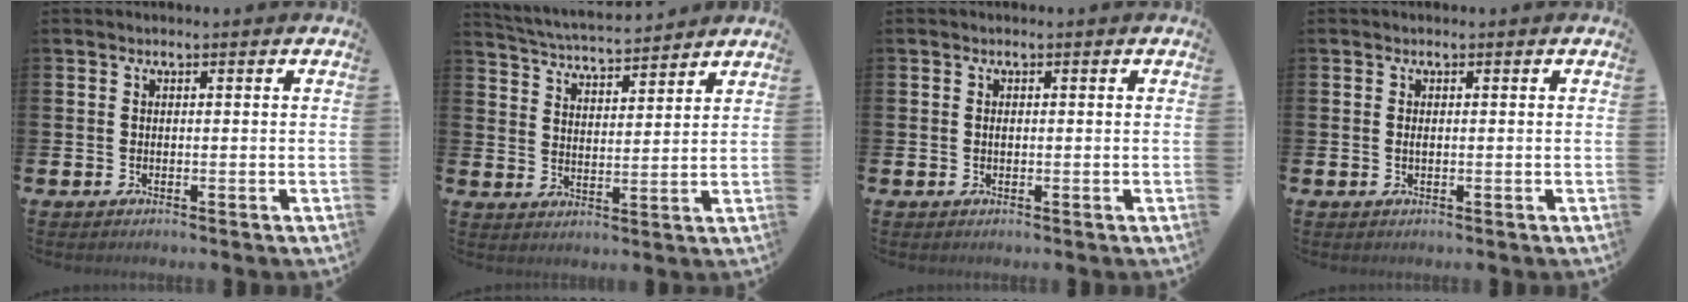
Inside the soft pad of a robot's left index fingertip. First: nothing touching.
{"total": 4.9, "force": [4.9, 0.6, 0.7], "torque": [-0.037, -0.032, 0.085]}
{"total": 0.5, "force": [0.0, 0.2, 0.5], "torque": [-0.009, 0.001, -0.001]}
{"total": 0.6, "force": [0.0, 0.2, 0.6], "torque": [-0.010, 0.001, -0.001]}